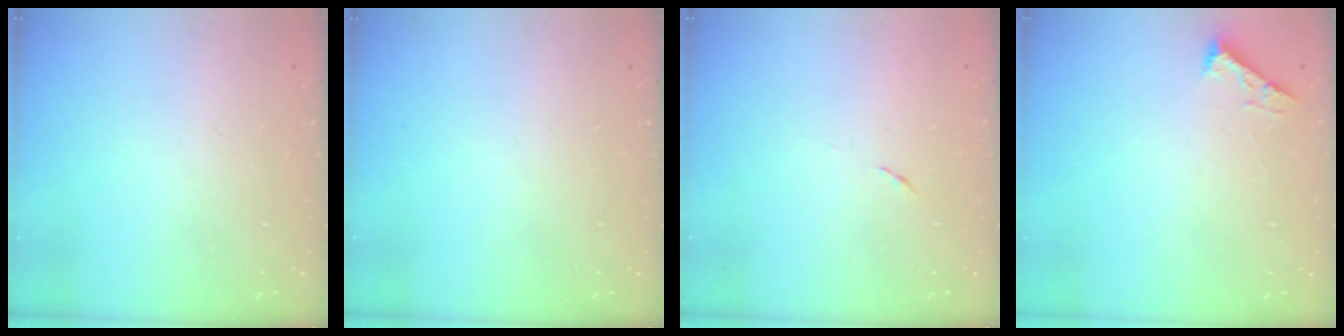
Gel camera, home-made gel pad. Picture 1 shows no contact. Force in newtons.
{"total": 0.0}
{"total": 3.2, "press": 3.1, "slide": 0.4}
{"total": 2.5, "press": 2.5, "slide": 0.3}